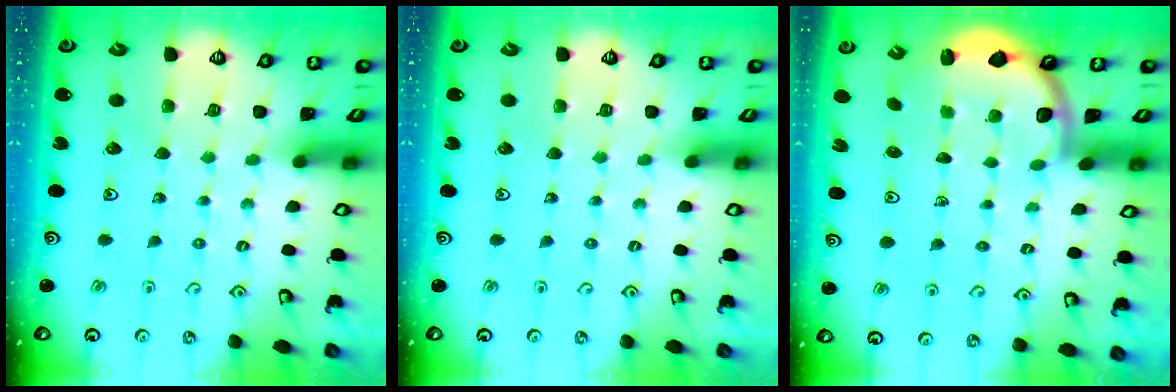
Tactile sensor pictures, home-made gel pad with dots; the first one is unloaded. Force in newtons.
{"total": 0.0}
{"total": 2.6, "press": 2.5, "slide": 0.6}